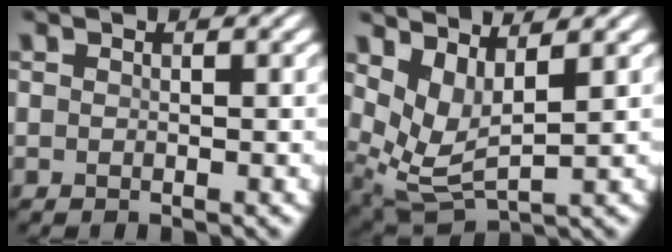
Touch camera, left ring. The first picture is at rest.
{"total": 4.6, "force": [2.1, 2.0, 3.6], "torque": [-0.084, -0.014, 0.051]}